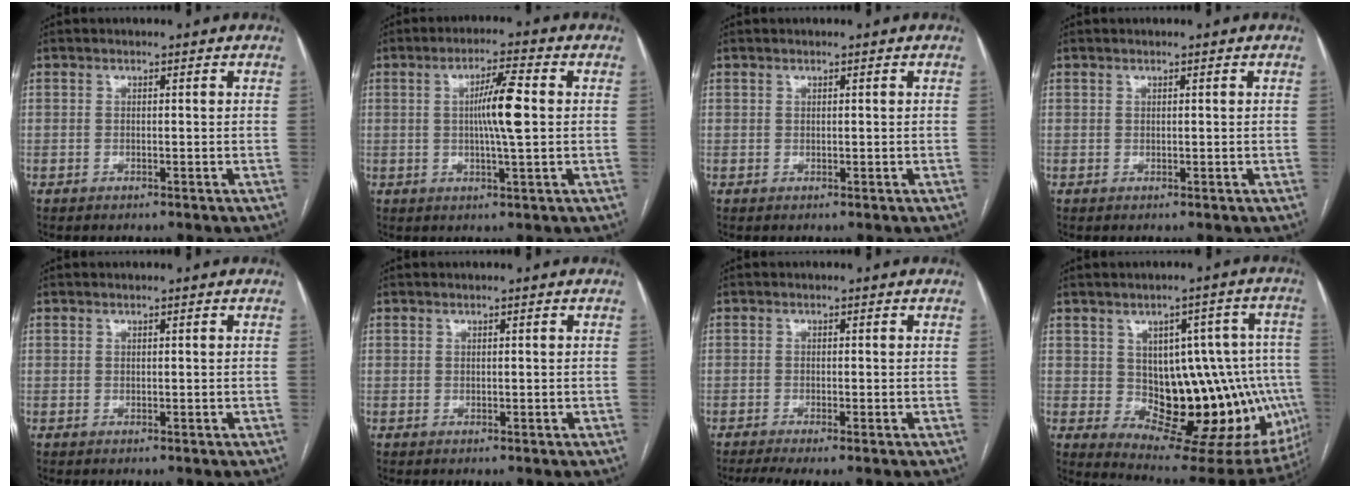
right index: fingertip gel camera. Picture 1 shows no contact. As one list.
[{"total": 6.9, "force": [0.5, 0.0, 6.9], "torque": [-0.121, 0.002, 0.005]}, {"total": 0.0}, {"total": 0.0}, {"total": 0.0}, {"total": 0.0}, {"total": 3.6, "force": [-1.9, 0.7, 3.0], "torque": [-0.061, -0.007, -0.033]}, {"total": 18.3, "force": [-1.4, 9.8, 15.5], "torque": [-0.153, 0.033, 0.007]}]